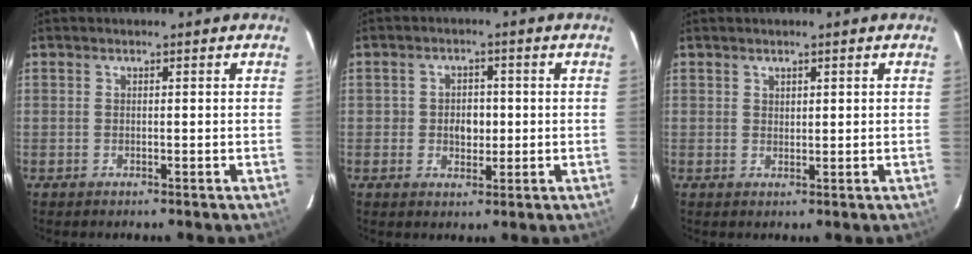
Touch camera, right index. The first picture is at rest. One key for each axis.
{"total": 3.9, "fx": -0.3, "fy": 3.2, "fz": 2.3, "tx": -0.039, "ty": 0.008, "tz": -0.003}
{"total": 1.2, "fx": 0.9, "fy": 0.6, "fz": 0.4, "tx": -0.003, "ty": 0.002, "tz": 0.016}